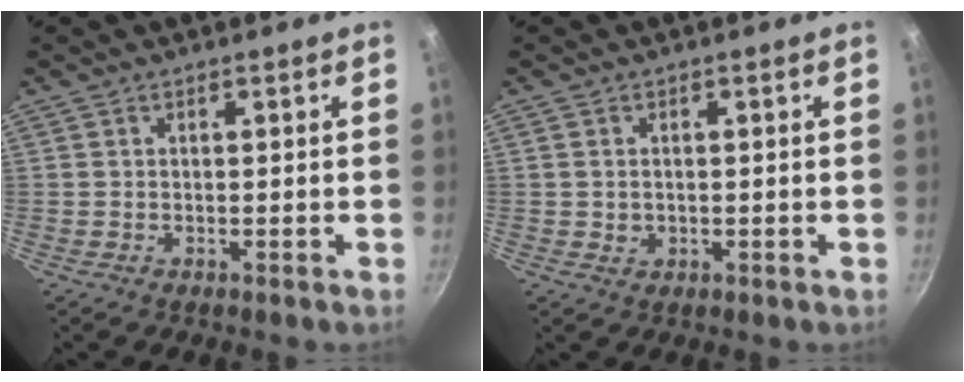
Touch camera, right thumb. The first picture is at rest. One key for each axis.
{"total": 1.7, "fx": 0.1, "fy": 1.5, "fz": 1.0, "tx": -0.014, "ty": 0.001, "tz": 0.003}